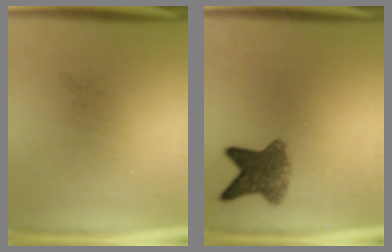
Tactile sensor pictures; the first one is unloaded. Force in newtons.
{"total": 6.5}